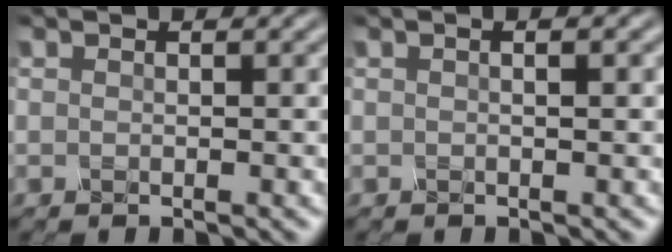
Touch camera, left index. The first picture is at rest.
{"total": 1.1, "force": [0.2, 0.2, 1.0], "torque": [-0.018, 0.002, 0.001]}